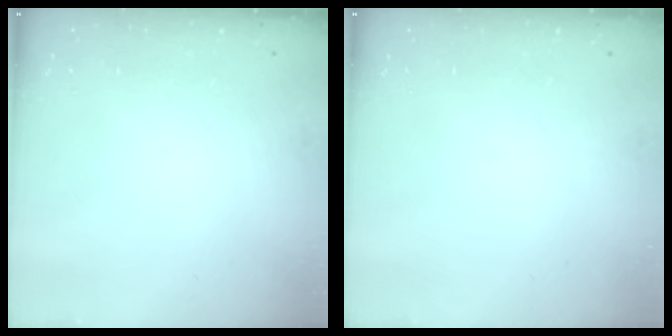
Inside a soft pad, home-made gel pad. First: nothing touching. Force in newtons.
{"total": 0.0}